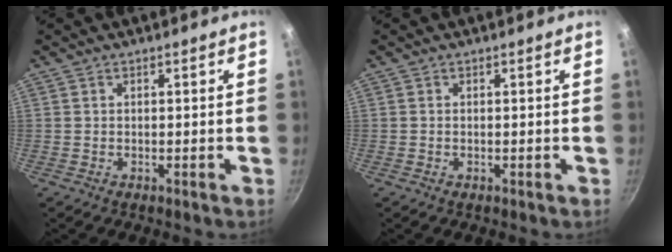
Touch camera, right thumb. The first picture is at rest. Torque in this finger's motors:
{"motor_torque": [0.18, 0.43, -0.22, 0.09, -0.02]}